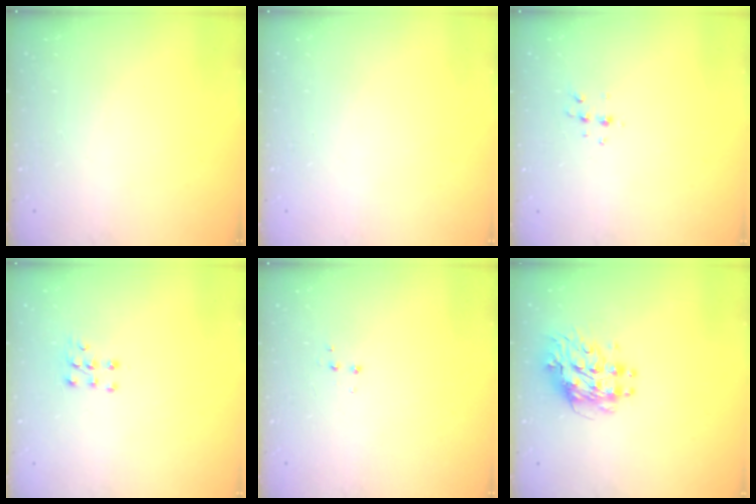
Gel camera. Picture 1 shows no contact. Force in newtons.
{"total": 0.0}
{"total": 4.3, "press": 4.2, "slide": 0.6}
{"total": 6.6, "press": 6.6, "slide": 0.8}
{"total": 3.3, "press": 3.2, "slide": 0.4}
{"total": 9.4, "press": 9.3, "slide": 0.9}